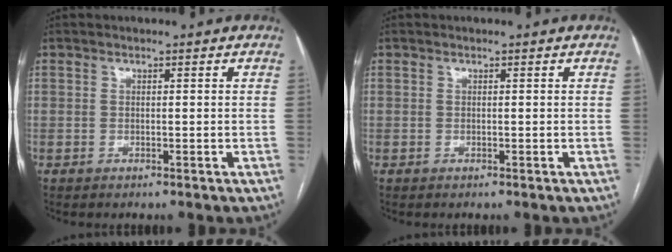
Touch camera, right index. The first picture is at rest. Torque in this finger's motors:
{"motor_torque": [0.00, 0.00, 0.00, 0.00]}